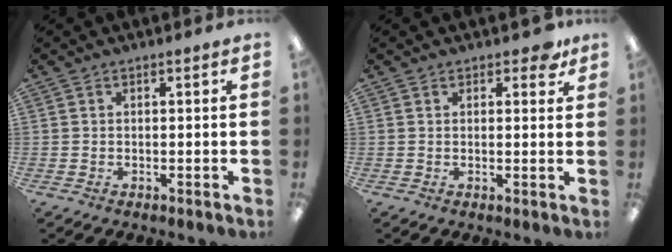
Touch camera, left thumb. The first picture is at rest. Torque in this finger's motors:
{"motor_torque": [0.42, 0.17, 0.36, -0.10, 0.00]}